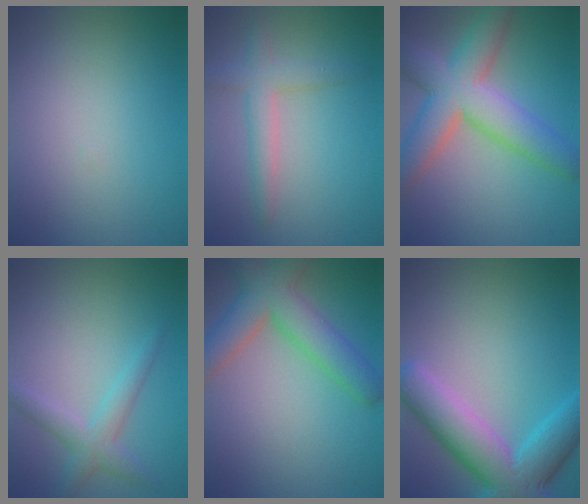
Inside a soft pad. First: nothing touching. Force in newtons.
{"total": 3.0, "press": 3.0, "slide": 0.1}
{"total": 8.8, "press": 8.8, "slide": 0.8}
{"total": 2.8, "press": 2.8, "slide": 0.1}
{"total": 6.3, "press": 6.2, "slide": 0.4}
{"total": 8.8, "press": 8.8, "slide": 0.5}